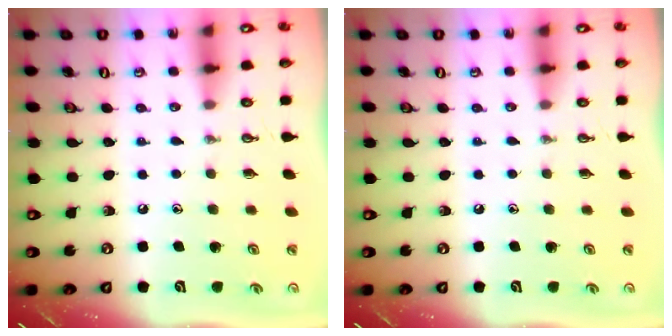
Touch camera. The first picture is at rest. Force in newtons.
{"total": 0.0}